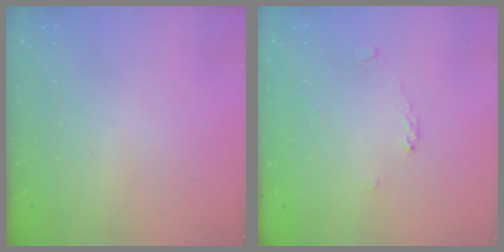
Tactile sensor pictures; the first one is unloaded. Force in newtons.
{"total": 2.2, "press": 2.2, "slide": 0.3}